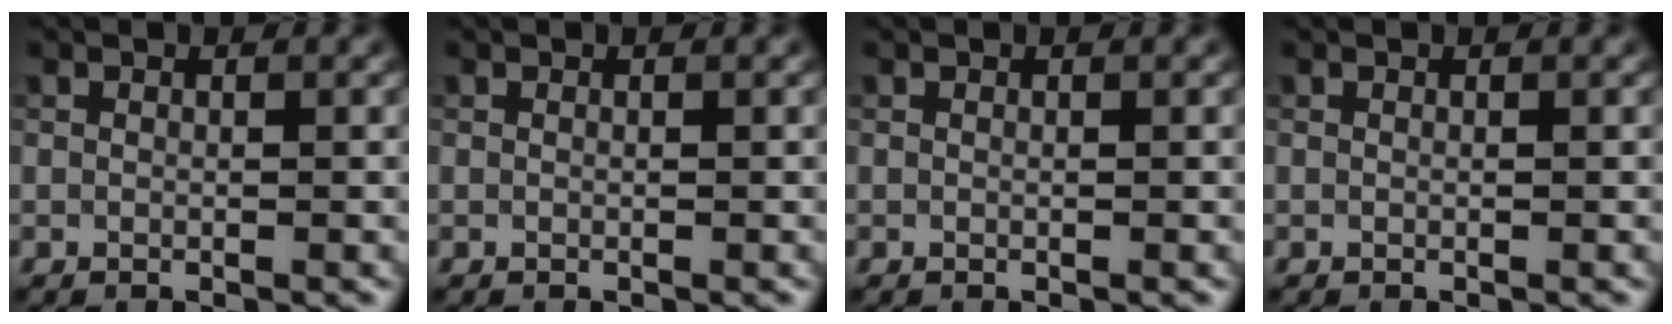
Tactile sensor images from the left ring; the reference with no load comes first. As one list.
[{"total": 0.0}, {"total": 0.0}, {"total": 0.0}]